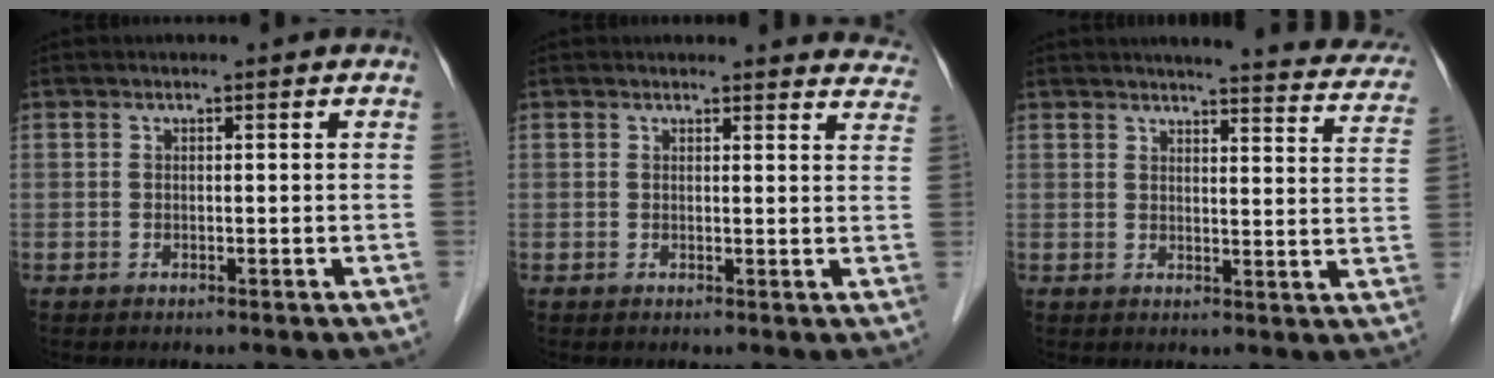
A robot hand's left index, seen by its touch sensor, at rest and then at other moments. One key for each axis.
{"total": 10.0, "fx": 9.6, "fy": 2.4, "fz": 1.1, "tx": 0.027, "ty": -0.014, "tz": 0.069}
{"total": 17.0, "fx": 15.9, "fy": 2.0, "fz": 5.8, "tx": -0.055, "ty": -0.053, "tz": 0.161}